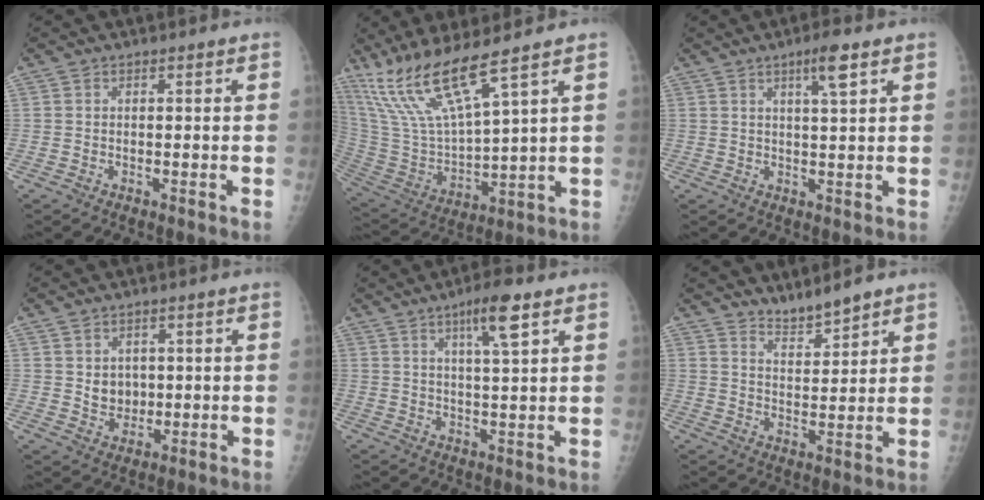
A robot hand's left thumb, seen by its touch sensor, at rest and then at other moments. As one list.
[{"total": 14.9, "force": [10.9, 1.6, 10.2], "torque": [-0.212, -0.052, 0.231]}, {"total": 4.5, "force": [2.5, 0.4, 3.7], "torque": [-0.062, -0.012, 0.041]}, {"total": 4.3, "force": [0.6, 3.6, 2.1], "torque": [-0.012, -0.007, 0.019]}, {"total": 6.9, "force": [3.8, 0.9, 5.7], "torque": [-0.097, -0.016, 0.063]}, {"total": 5.0, "force": [4.7, 0.6, 1.6], "torque": [-0.022, -0.037, 0.090]}]